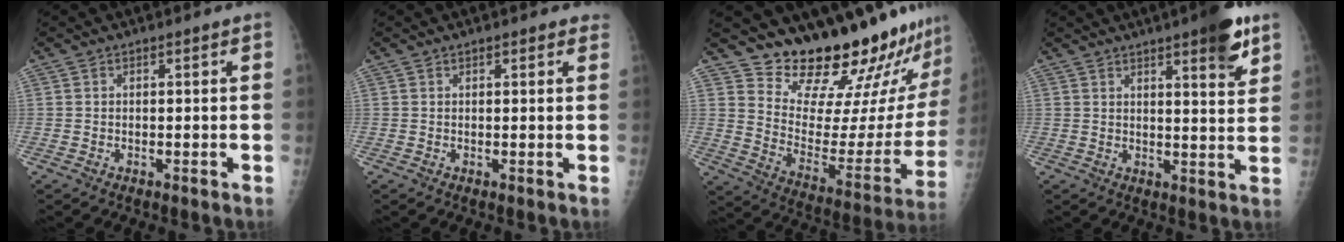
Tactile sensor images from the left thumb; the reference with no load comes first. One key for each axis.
{"total": 2.1, "fx": 1.6, "fy": 0.8, "fz": 1.0, "tx": 0.004, "ty": 0.001, "tz": 0.013}
{"total": 24.0, "fx": 22.6, "fy": 3.7, "fz": 7.3, "tx": -0.076, "ty": -0.207, "tz": 0.314}
{"total": 9.1, "fx": 5.4, "fy": 1.9, "fz": 7.0, "tx": -0.081, "ty": -0.026, "tz": 0.068}